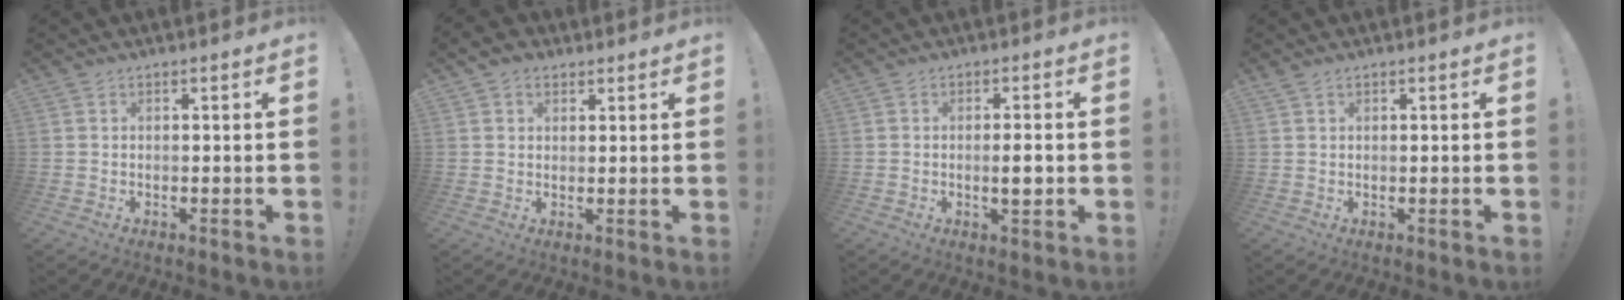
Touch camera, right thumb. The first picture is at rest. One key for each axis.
{"total": 3.9, "fx": 2.2, "fy": 2.9, "fz": 1.3, "tx": -0.011, "ty": -0.008, "tz": 0.039}
{"total": 3.8, "fx": -0.6, "fy": 0.5, "fz": 3.8, "tx": -0.048, "ty": -0.007, "tz": -0.013}
{"total": 1.0, "fx": 0.9, "fy": 0.1, "fz": 0.5, "tx": -0.002, "ty": -0.003, "tz": 0.016}